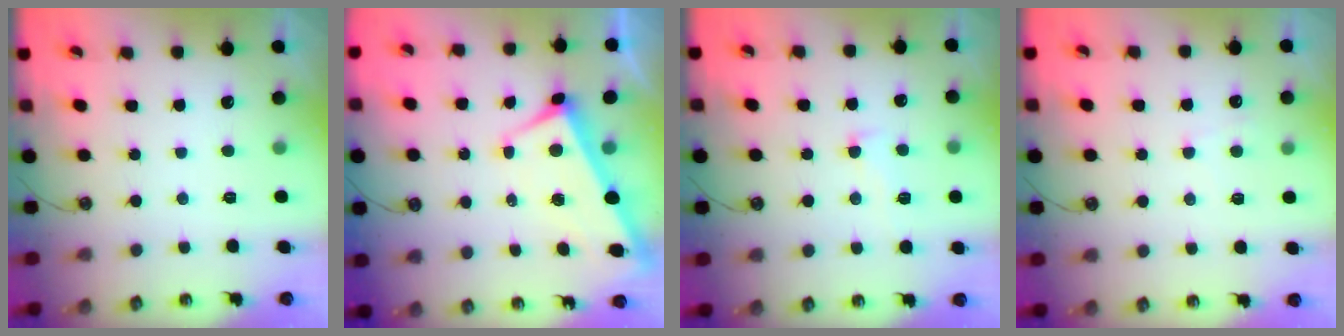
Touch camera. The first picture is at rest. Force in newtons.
{"total": 2.7, "press": 2.5, "slide": 0.9}
{"total": 1.4, "press": 1.1, "slide": 0.8}
{"total": 4.0, "press": 4.0, "slide": 0.4}